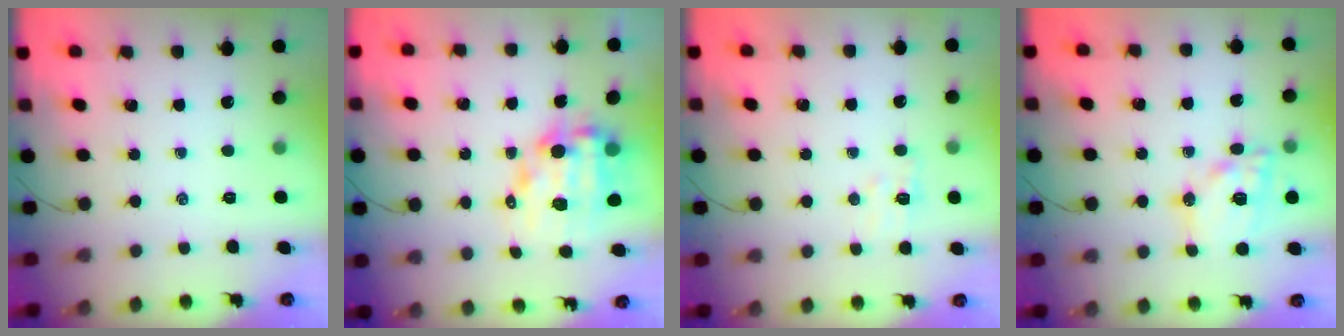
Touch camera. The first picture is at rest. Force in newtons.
{"total": 11.9, "press": 11.5, "slide": 3.2}
{"total": 5.2, "press": 5.0, "slide": 1.2}
{"total": 15.7, "press": 15.5, "slide": 2.8}